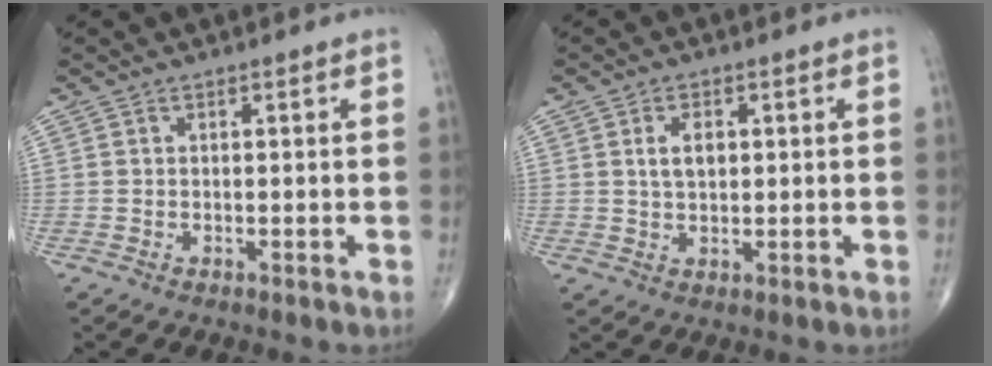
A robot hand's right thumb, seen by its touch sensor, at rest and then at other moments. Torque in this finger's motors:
{"motor_torque": [-0.65, 0.65, 0.18, 0.13, 0.04]}